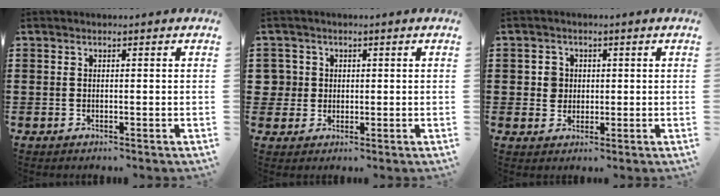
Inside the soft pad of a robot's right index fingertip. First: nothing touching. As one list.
[{"total": 2.9, "force": [0.3, 2.8, 0.4], "torque": [-0.029, 0.008, 0.002]}, {"total": 2.7, "force": [0.2, 2.6, 0.8], "torque": [-0.028, 0.011, 0.002]}]